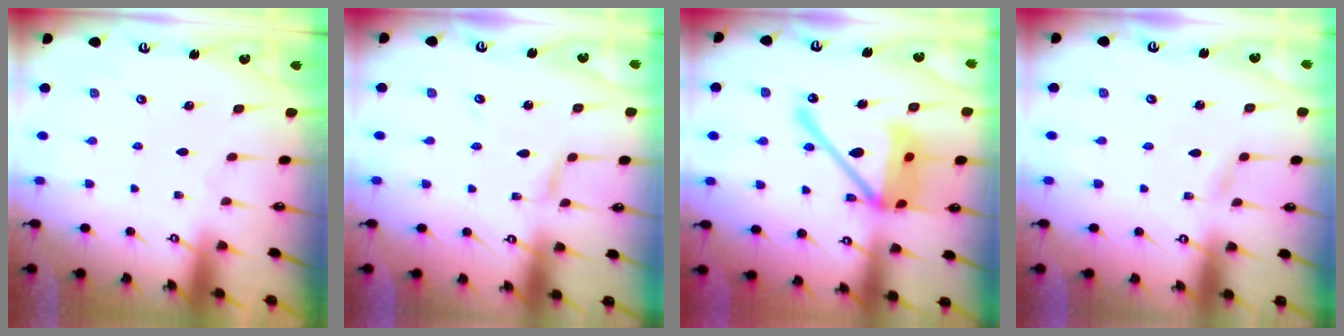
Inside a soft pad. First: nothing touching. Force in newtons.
{"total": 2.8, "press": 2.8, "slide": 0.2}
{"total": 20.2, "press": 20.0, "slide": 2.8}
{"total": 3.2, "press": 3.1, "slide": 0.3}